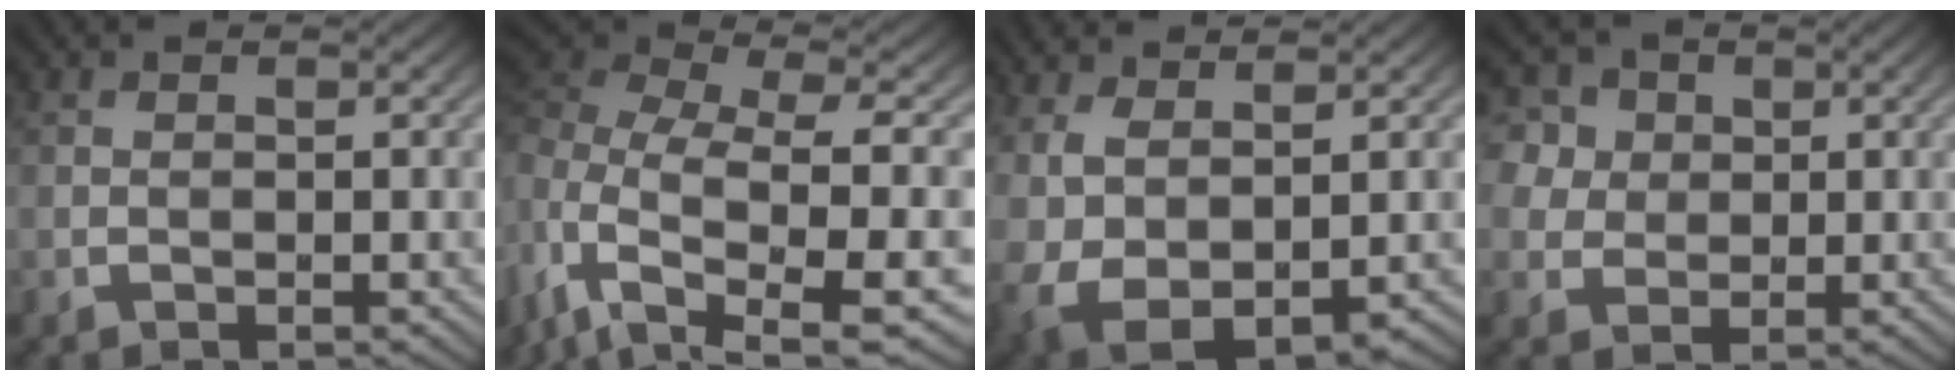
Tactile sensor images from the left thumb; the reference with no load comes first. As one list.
[{"total": 12.5, "force": [-1.9, 6.3, 10.6], "torque": [-0.259, -0.023, -0.011]}, {"total": 8.7, "force": [0.3, 5.1, 7.1], "torque": [-0.152, -0.018, 0.037]}, {"total": 7.0, "force": [3.6, 5.5, 2.4], "torque": [-0.102, 0.023, 0.056]}]